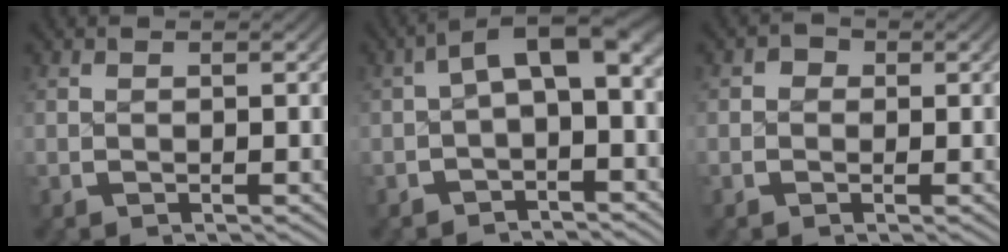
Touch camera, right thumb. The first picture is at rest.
{"total": 5.5, "force": [0.2, 3.1, 4.6], "torque": [-0.062, 0.011, -0.003]}
{"total": 1.4, "force": [0.1, 1.3, 0.6], "torque": [-0.008, -0.002, -0.003]}